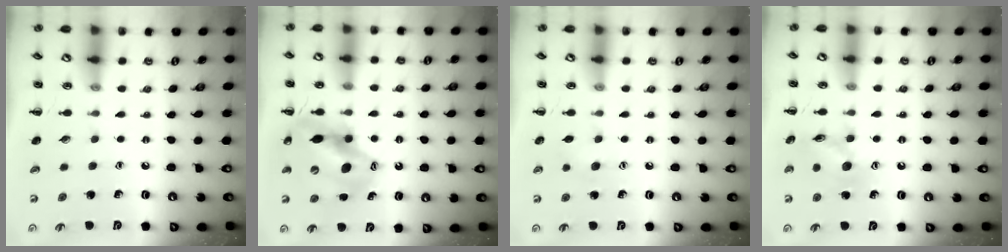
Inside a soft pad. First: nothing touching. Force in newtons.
{"total": 13.6, "press": 13.2, "slide": 3.4}
{"total": 5.2, "press": 5.0, "slide": 1.2}
{"total": 9.8, "press": 9.8, "slide": 0.5}